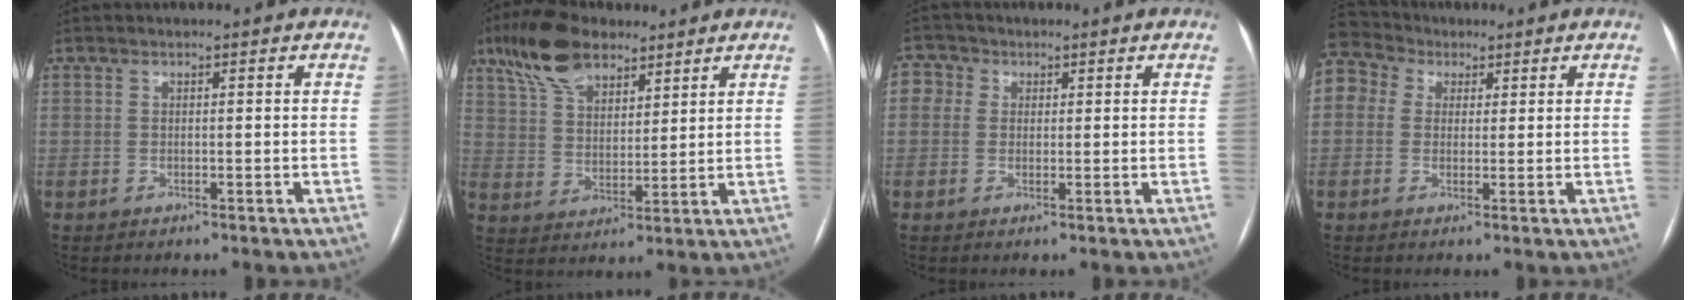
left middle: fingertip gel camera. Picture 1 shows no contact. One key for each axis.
{"total": 11.8, "fx": 8.1, "fy": 5.4, "fz": 6.6, "tx": -0.131, "ty": 0.028, "tz": 0.151}
{"total": 1.5, "fx": -0.9, "fy": 1.2, "fz": 0.2, "tx": -0.007, "ty": 0.005, "tz": -0.007}
{"total": 8.2, "fx": 3.8, "fy": 6.8, "fz": 2.6, "tx": -0.090, "ty": 0.053, "tz": 0.088}